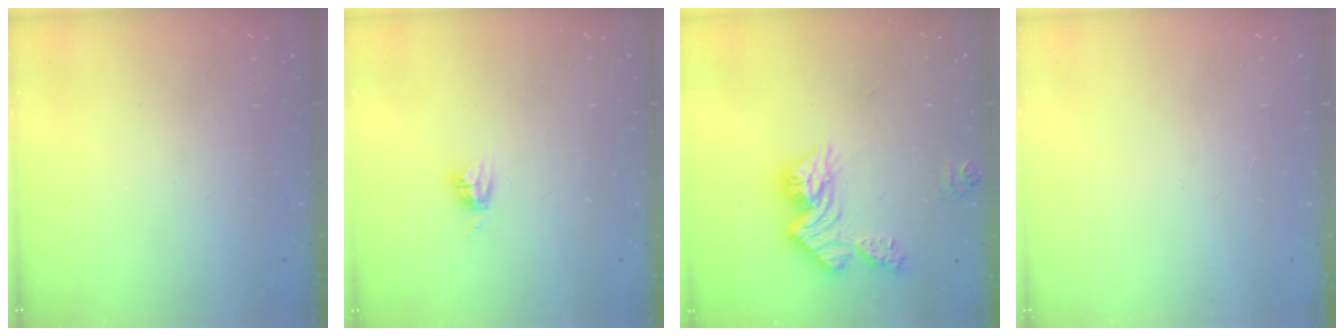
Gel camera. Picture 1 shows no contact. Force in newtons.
{"total": 3.8, "press": 3.8, "slide": 0.4}
{"total": 13.4, "press": 13.3, "slide": 1.2}
{"total": 0.0}